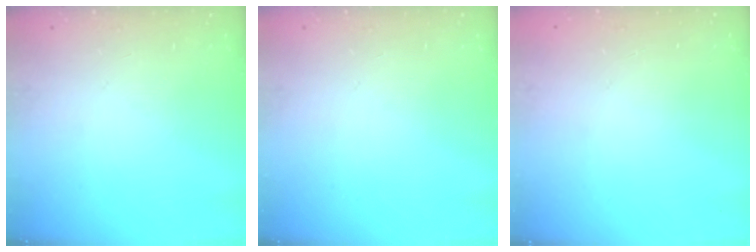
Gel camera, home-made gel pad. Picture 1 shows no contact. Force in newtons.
{"total": 0.0}
{"total": 0.0}